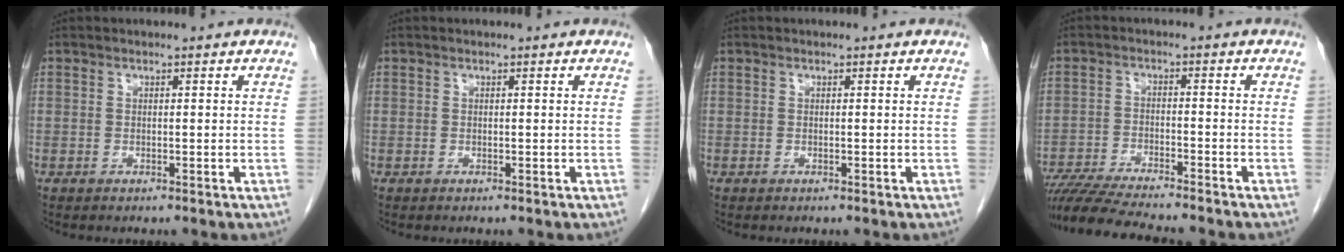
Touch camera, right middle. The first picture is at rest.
{"total": 0.0}
{"total": 0.0}
{"total": 11.4, "force": [-10.2, 0.2, 5.1], "torque": [-0.084, -0.019, -0.167]}